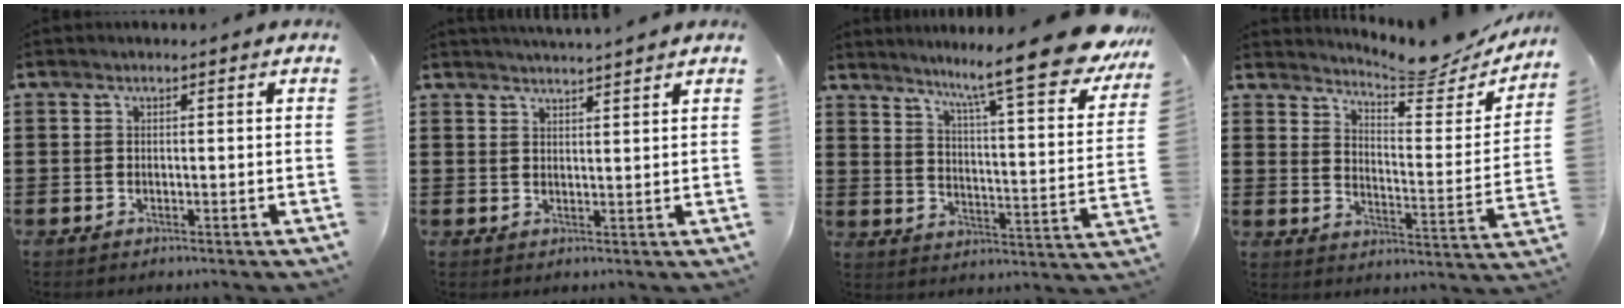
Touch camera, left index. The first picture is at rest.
{"total": 2.3, "force": [2.2, -0.4, 0.2], "torque": [-0.009, -0.007, 0.041]}
{"total": 12.6, "force": [10.3, -0.1, 7.2], "torque": [-0.140, -0.067, 0.164]}
{"total": 6.7, "force": [6.2, 0.7, 2.2], "torque": [-0.048, -0.051, 0.104]}